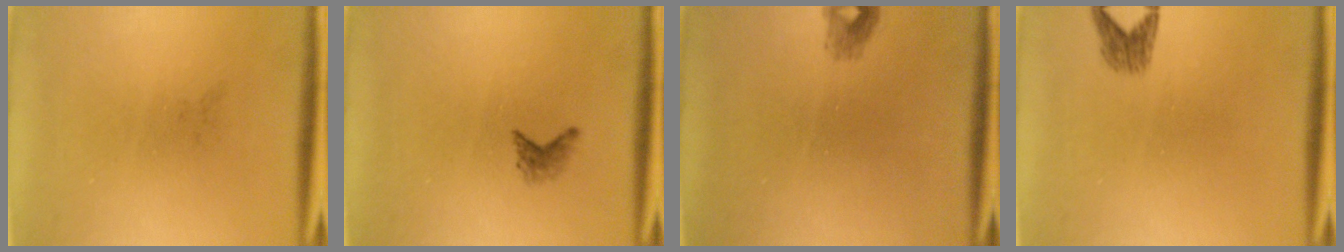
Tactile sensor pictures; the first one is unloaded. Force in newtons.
{"total": 1.1}
{"total": 1.2}
{"total": 1.8}